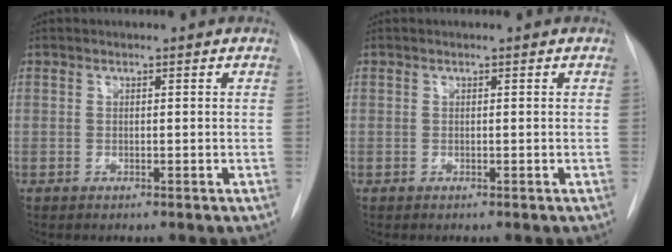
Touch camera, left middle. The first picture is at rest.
{"total": 0.0}